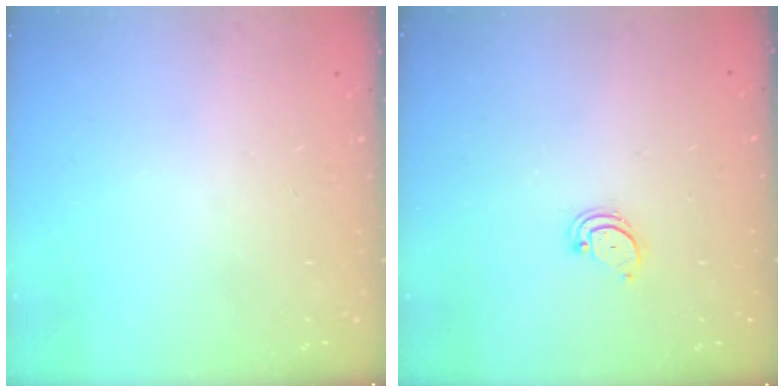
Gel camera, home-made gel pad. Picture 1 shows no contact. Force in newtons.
{"total": 2.2, "press": 2.2, "slide": 0.3}